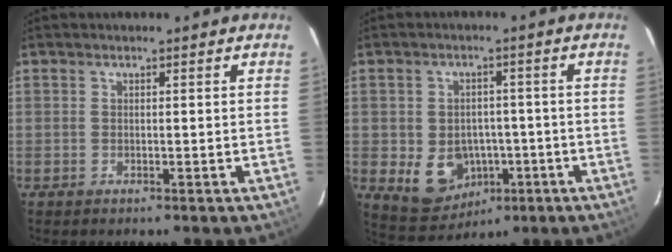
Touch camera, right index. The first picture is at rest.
{"total": 9.2, "force": [-2.8, 7.6, 4.3], "torque": [-0.106, 0.000, -0.018]}